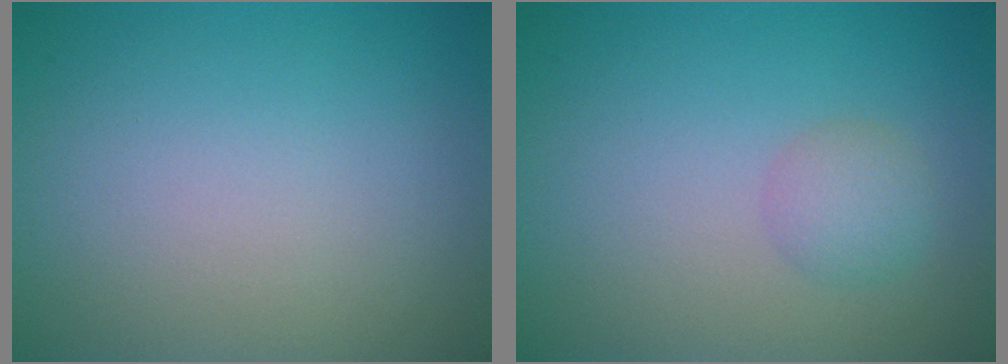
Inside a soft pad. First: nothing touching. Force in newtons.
{"total": 1.6, "press": 1.6, "slide": 0.2}